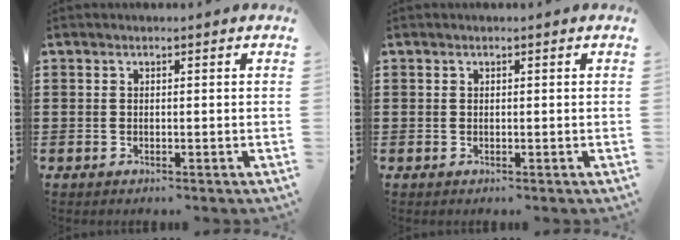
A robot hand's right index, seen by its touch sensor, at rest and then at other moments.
{"total": 0.0}